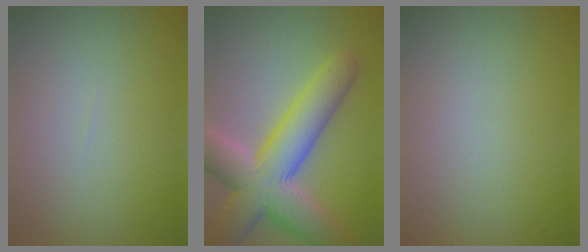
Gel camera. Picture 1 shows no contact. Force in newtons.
{"total": 10.0, "press": 10.0, "slide": 1.0}
{"total": 0.0}